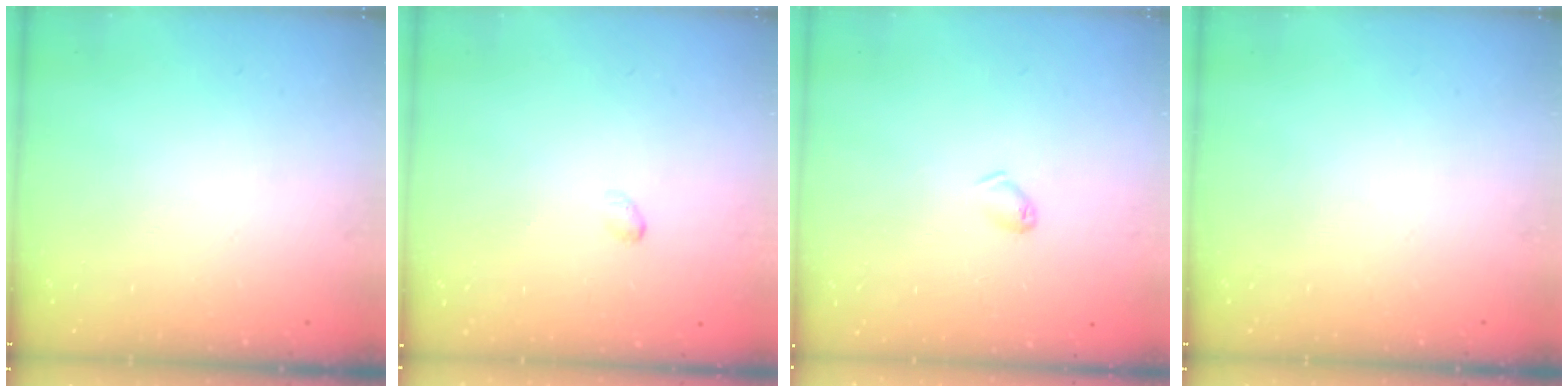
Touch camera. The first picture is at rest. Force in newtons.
{"total": 2.6, "press": 2.5, "slide": 0.5}
{"total": 3.9, "press": 3.8, "slide": 0.6}
{"total": 0.0}